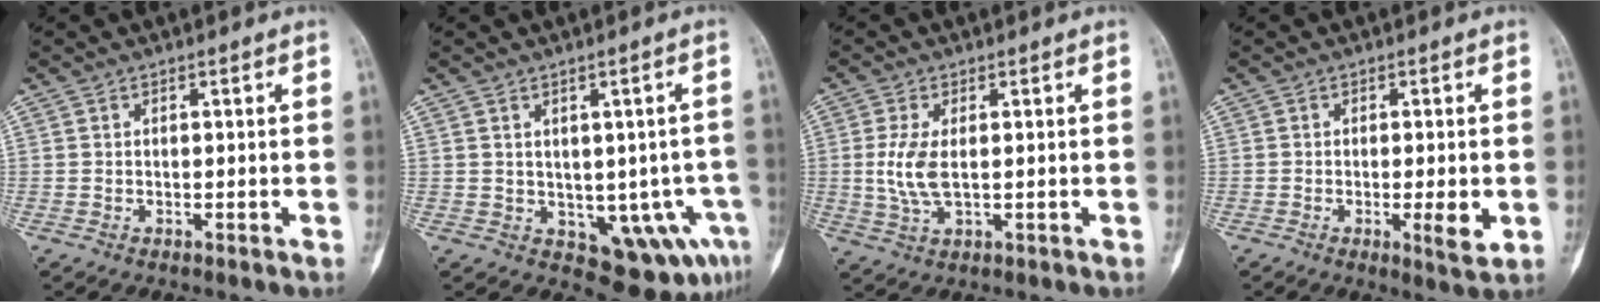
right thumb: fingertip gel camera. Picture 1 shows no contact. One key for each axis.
{"total": 8.9, "fx": -2.0, "fy": 5.4, "fz": 6.9, "tx": -0.052, "ty": 0.001, "tz": -0.006}
{"total": 6.1, "fx": 0.4, "fy": 2.7, "fz": 5.4, "tx": -0.128, "ty": -0.006, "tz": 0.010}
{"total": 4.7, "fx": -1.0, "fy": 1.1, "fz": 4.4, "tx": -0.068, "ty": -0.011, "tz": -0.013}